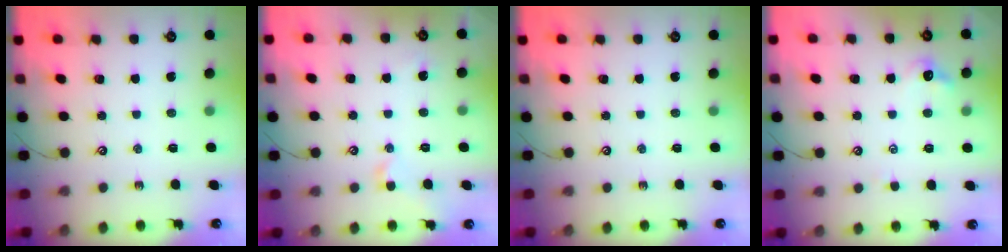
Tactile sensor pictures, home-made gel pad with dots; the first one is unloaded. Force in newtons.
{"total": 0.6, "press": 0.5, "slide": 0.3}
{"total": 0.0}
{"total": 2.7, "press": 2.6, "slide": 0.7}